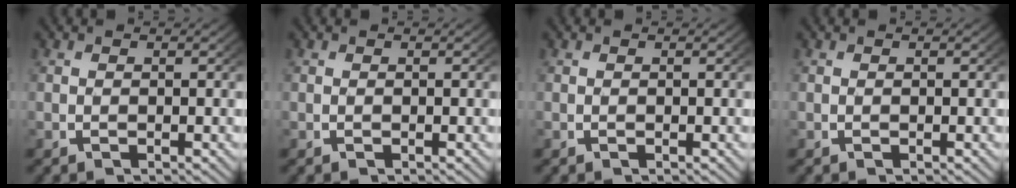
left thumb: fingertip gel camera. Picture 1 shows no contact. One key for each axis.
{"total": 0.0}
{"total": 0.0}
{"total": 0.0}